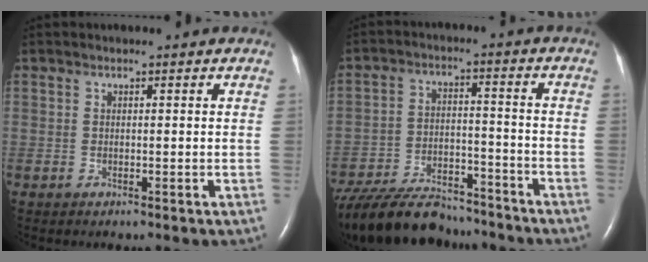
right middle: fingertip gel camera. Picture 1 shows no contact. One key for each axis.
{"total": 17.1, "fx": -15.1, "fy": 4.7, "fz": 6.4, "tx": -0.142, "ty": -0.010, "tz": -0.240}